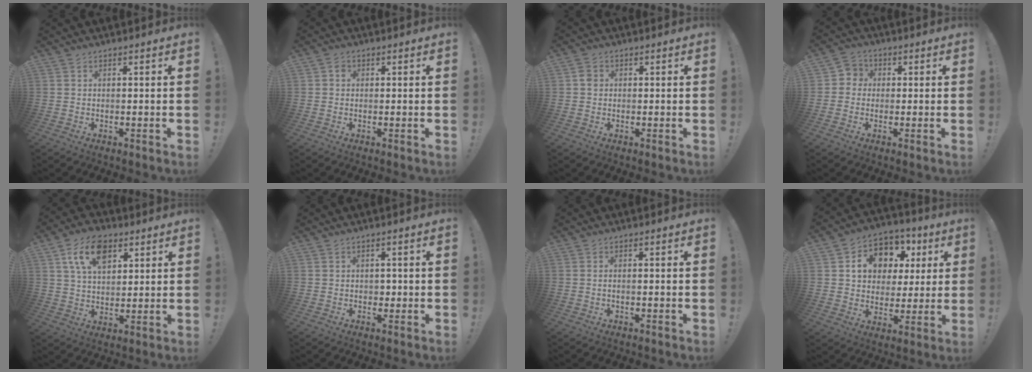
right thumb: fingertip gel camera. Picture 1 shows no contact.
{"total": 1.5, "force": [0.1, 1.4, 0.6], "torque": [-0.010, 0.003, 0.000]}
{"total": 2.1, "force": [0.0, 1.9, 0.9], "torque": [-0.007, 0.001, -0.002]}
{"total": 4.0, "force": [-1.0, 3.7, 1.1], "torque": [-0.021, 0.016, -0.016]}
{"total": 12.8, "force": [6.0, 8.1, 8.0], "torque": [-0.131, -0.002, 0.112]}
{"total": 1.5, "force": [-0.1, 1.4, 0.6], "torque": [-0.003, 0.001, -0.003]}
{"total": 0.9, "force": [-0.4, -0.4, 0.7], "torque": [-0.016, 0.000, -0.007]}
{"total": 12.5, "force": [4.7, 9.9, 6.1], "torque": [-0.099, -0.023, 0.093]}